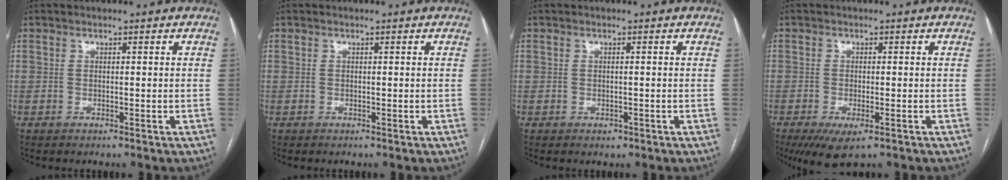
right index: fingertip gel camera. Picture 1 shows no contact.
{"total": 0.0}
{"total": 1.0, "force": [-0.4, 0.7, 0.4], "torque": [-0.007, 0.002, -0.001]}
{"total": 5.7, "force": [-3.4, 1.7, 4.3], "torque": [-0.067, -0.014, -0.052]}